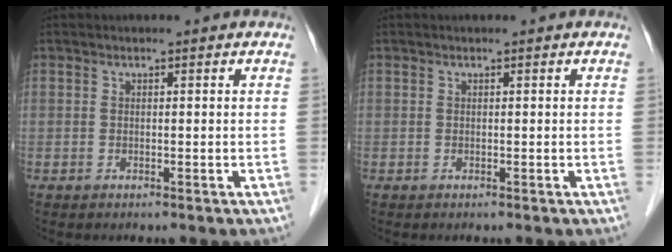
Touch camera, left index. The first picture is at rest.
{"total": 0.0}